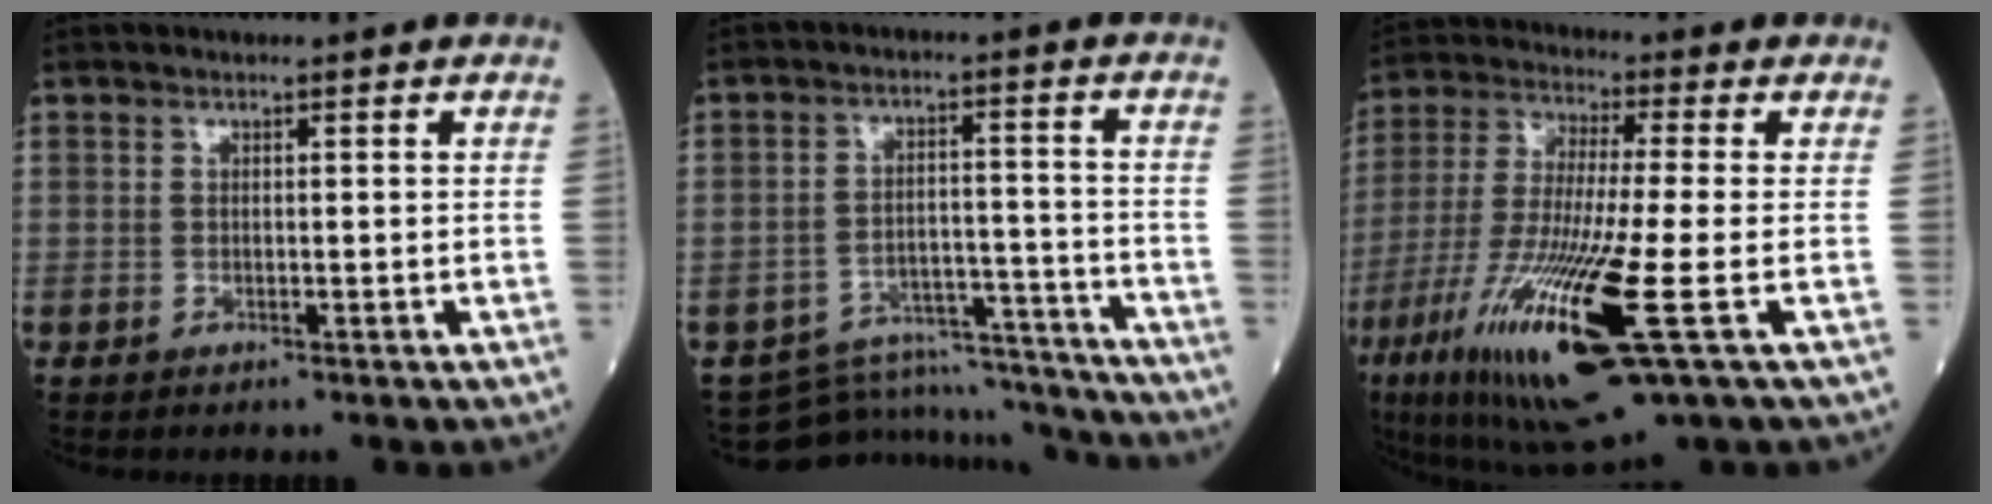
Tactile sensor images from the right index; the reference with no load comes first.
{"total": 12.3, "force": [-12.1, 2.4, -0.3], "torque": [0.006, 0.044, -0.177]}
{"total": 20.1, "force": [-7.3, 1.9, 18.7], "torque": [-0.402, -0.049, -0.133]}